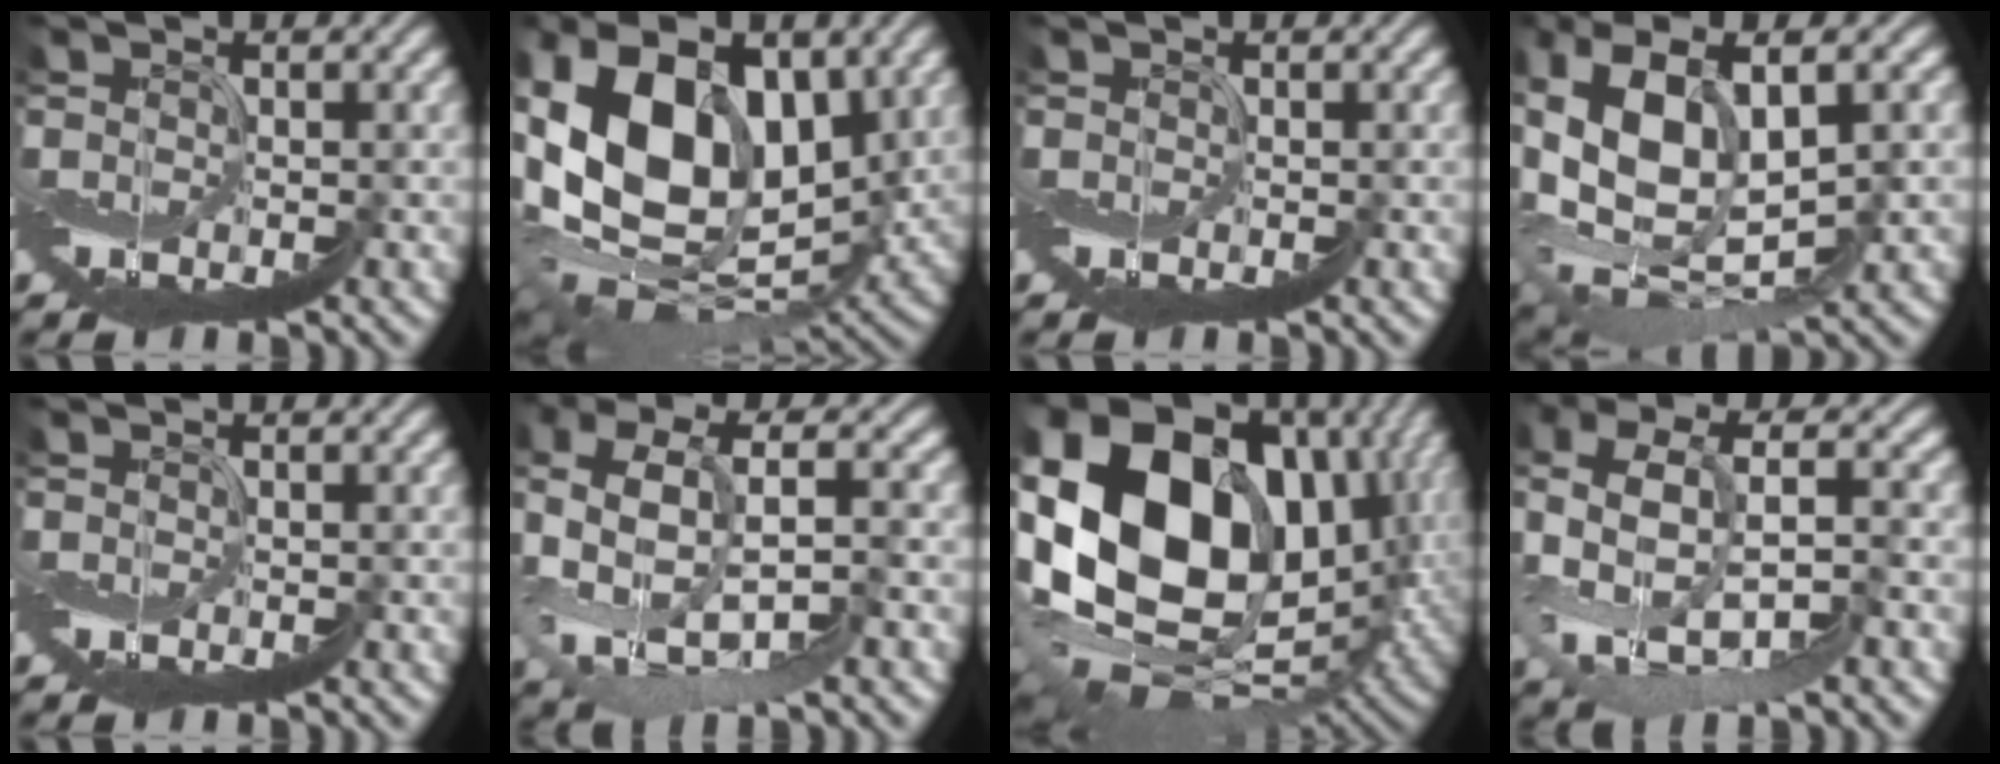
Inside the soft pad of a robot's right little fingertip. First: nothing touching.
{"total": 13.4, "force": [4.8, 8.3, 9.3], "torque": [-0.212, 0.003, 0.103]}
{"total": 0.0}
{"total": 11.2, "force": [3.9, 6.0, 8.7], "torque": [-0.219, -0.012, 0.099]}
{"total": 0.0}
{"total": 5.7, "force": [0.5, 3.1, 4.8], "torque": [-0.156, 0.011, 0.010]}
{"total": 16.2, "force": [5.2, 11.4, 10.3], "torque": [-0.251, 0.008, 0.118]}
{"total": 5.1, "force": [0.6, 2.7, 4.3], "torque": [-0.145, 0.012, 0.010]}